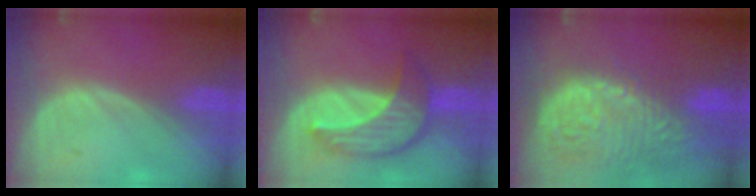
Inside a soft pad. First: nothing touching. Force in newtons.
{"total": 7.9, "press": 7.5, "slide": 2.4}
{"total": 15.4, "press": 12.7, "slide": 8.7}